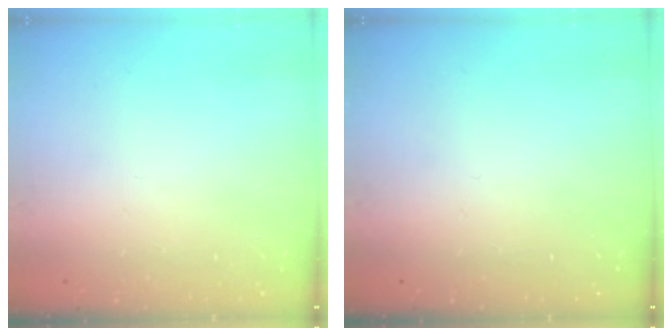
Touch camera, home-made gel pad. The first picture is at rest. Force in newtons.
{"total": 0.0}